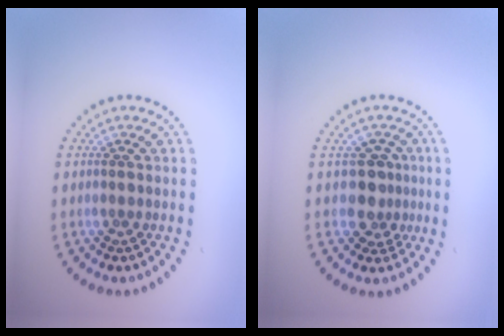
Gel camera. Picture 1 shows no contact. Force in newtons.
{"total": 2.6, "press": 2.2, "slide": 1.4}